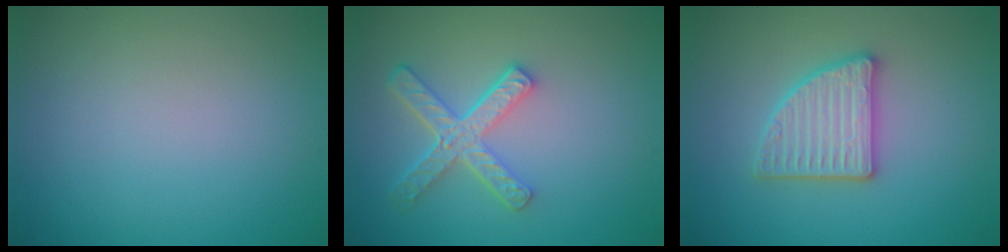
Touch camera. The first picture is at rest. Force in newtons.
{"total": 4.5, "press": 3.4, "slide": 3.0}
{"total": 3.6, "press": 3.5, "slide": 0.5}